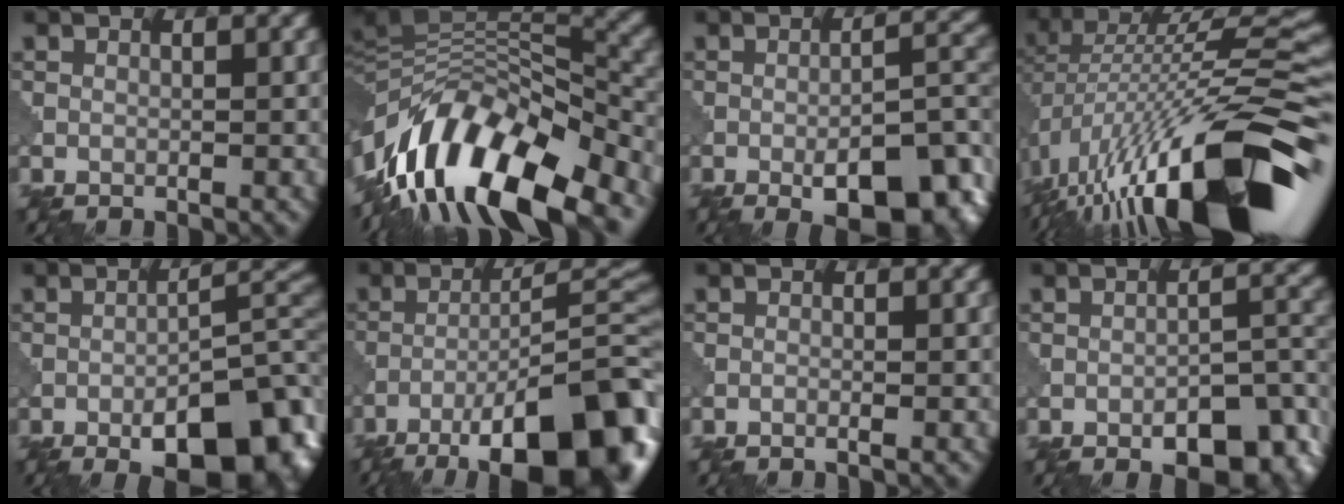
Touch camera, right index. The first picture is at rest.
{"total": 14.5, "force": [-7.8, 5.5, 11.0], "torque": [-0.196, 0.027, -0.145]}
{"total": 10.1, "force": [-5.0, 3.3, 8.1], "torque": [-0.107, 0.007, -0.068]}
{"total": 17.7, "force": [-7.6, 5.3, 15.1], "torque": [-0.252, 0.032, -0.140]}
{"total": 12.2, "force": [-6.5, 4.5, 9.3], "torque": [-0.117, 0.005, -0.092]}
{"total": 16.1, "force": [-9.6, 4.5, 12.2], "torque": [-0.180, 0.009, -0.144]}
{"total": 0.5, "force": [-0.4, 0.0, 0.3], "torque": [-0.007, -0.001, -0.012]}
{"total": 7.9, "force": [-4.9, 3.0, 5.4], "torque": [-0.062, 0.007, -0.070]}